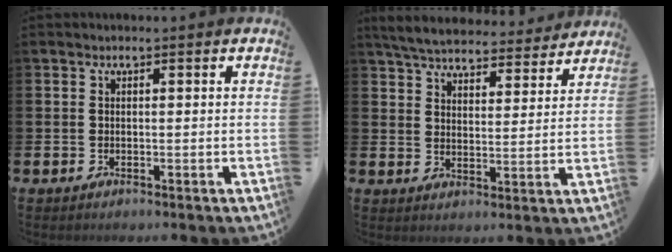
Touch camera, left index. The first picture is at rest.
{"total": 6.1, "force": [5.9, 1.1, 1.2], "torque": [-0.054, -0.034, 0.105]}